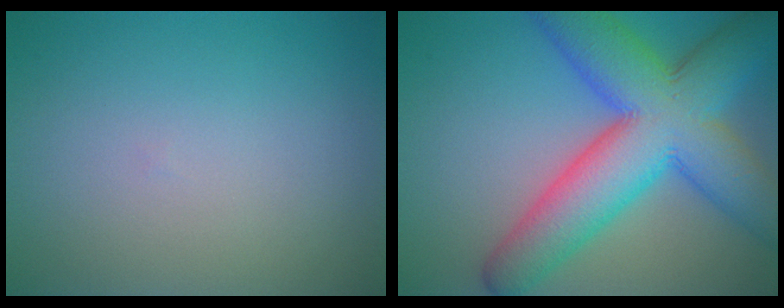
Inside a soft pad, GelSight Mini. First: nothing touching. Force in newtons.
{"total": 12.1, "press": 12.1, "slide": 0.5}